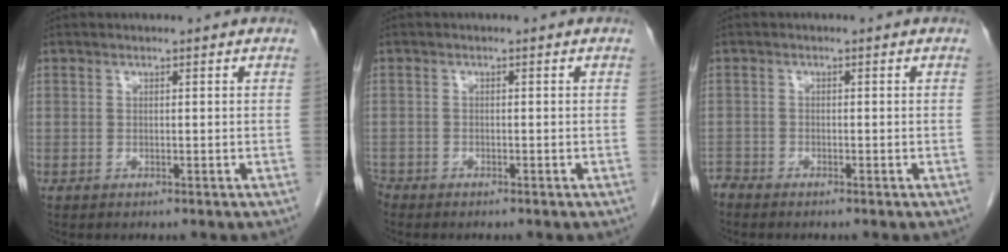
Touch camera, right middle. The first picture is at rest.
{"total": 1.5, "force": [-1.5, 0.5, 0.1], "torque": [-0.001, -0.002, -0.024]}
{"total": 1.4, "force": [-1.3, 0.0, -0.2], "torque": [0.005, -0.004, -0.026]}